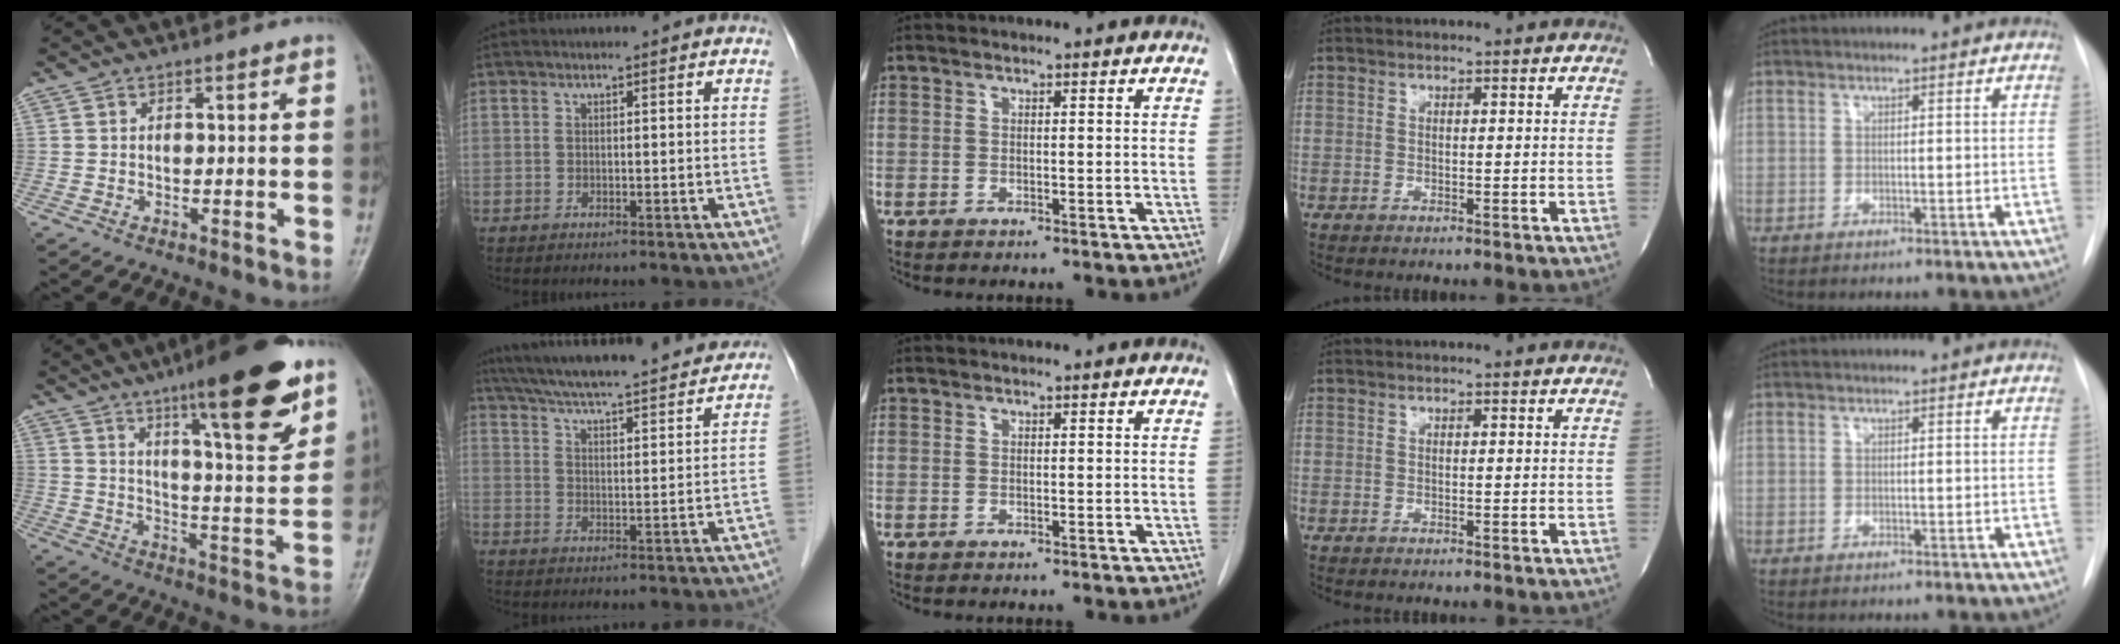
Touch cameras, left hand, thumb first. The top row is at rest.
{"thumb": {"total": 18.9, "force": [11.5, 3.8, 14.6], "torque": [-0.186, -0.060, 0.175]}, "index": {"total": 23.3, "force": [21.0, 2.2, 9.9], "torque": [-0.166, 0.013, 0.292]}}